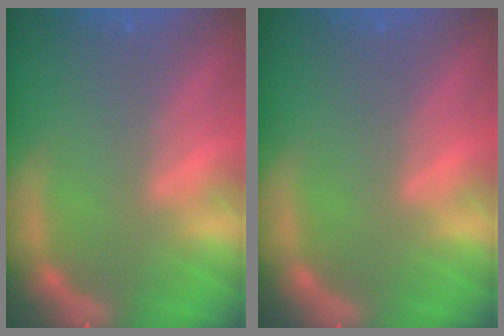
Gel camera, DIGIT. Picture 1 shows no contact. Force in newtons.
{"total": 0.0}